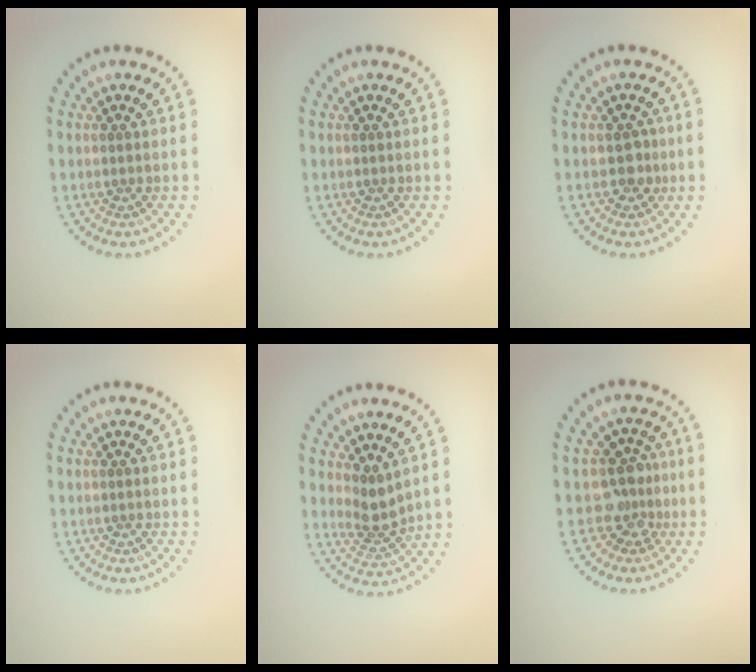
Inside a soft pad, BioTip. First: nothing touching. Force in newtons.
{"total": 0.0}
{"total": 1.4, "press": 1.3, "slide": 0.6}
{"total": 0.0}
{"total": 2.5, "press": 1.9, "slide": 1.7}
{"total": 2.9, "press": 2.4, "slide": 1.6}